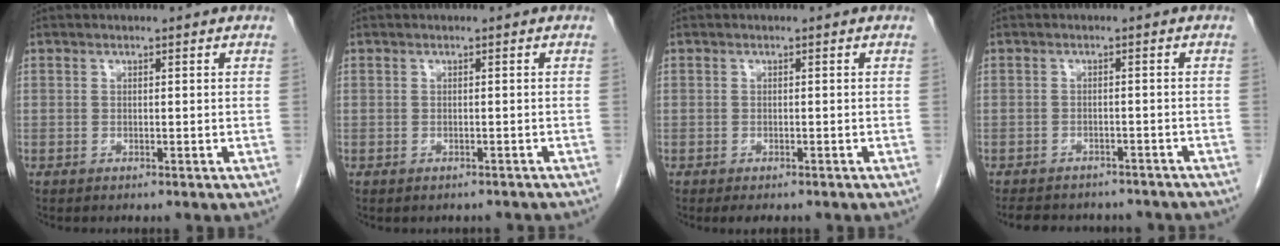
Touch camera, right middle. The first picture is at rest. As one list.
[{"total": 2.1, "force": [-1.8, 0.9, 0.4], "torque": [-0.008, 0.000, -0.021]}, {"total": 2.4, "force": [-1.9, 0.9, 1.1], "torque": [-0.014, -0.006, -0.022]}, {"total": 12.9, "force": [-11.2, 4.8, 4.2], "torque": [-0.081, 0.004, -0.126]}]